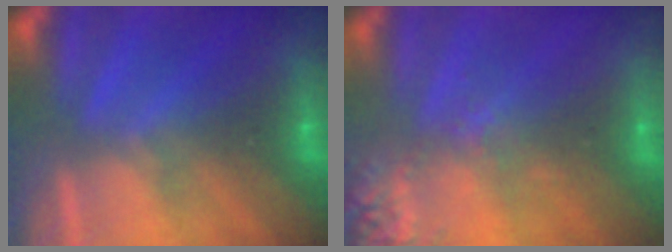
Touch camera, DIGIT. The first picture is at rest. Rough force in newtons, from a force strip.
{"total": 2.6}